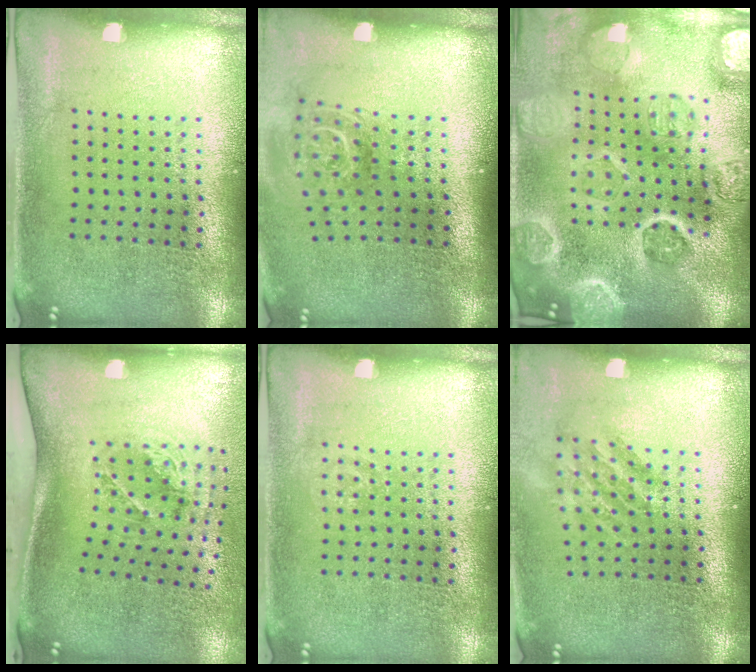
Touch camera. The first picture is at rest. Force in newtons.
{"total": 1.8, "press": 1.3, "slide": 1.3}
{"total": 5.5, "press": 4.6, "slide": 2.9}
{"total": 1.9, "press": 1.2, "slide": 1.4}
{"total": 0.6, "press": 0.6, "slide": 0.2}
{"total": 1.8, "press": 1.2, "slide": 1.2}